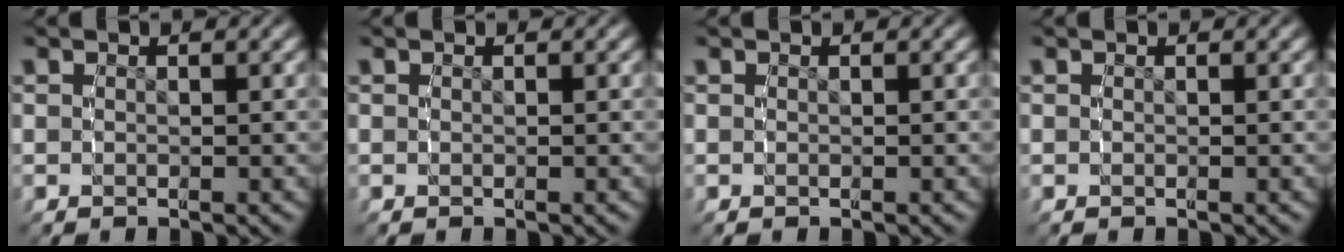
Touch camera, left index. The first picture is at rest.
{"total": 0.0}
{"total": 0.0}
{"total": 0.0}